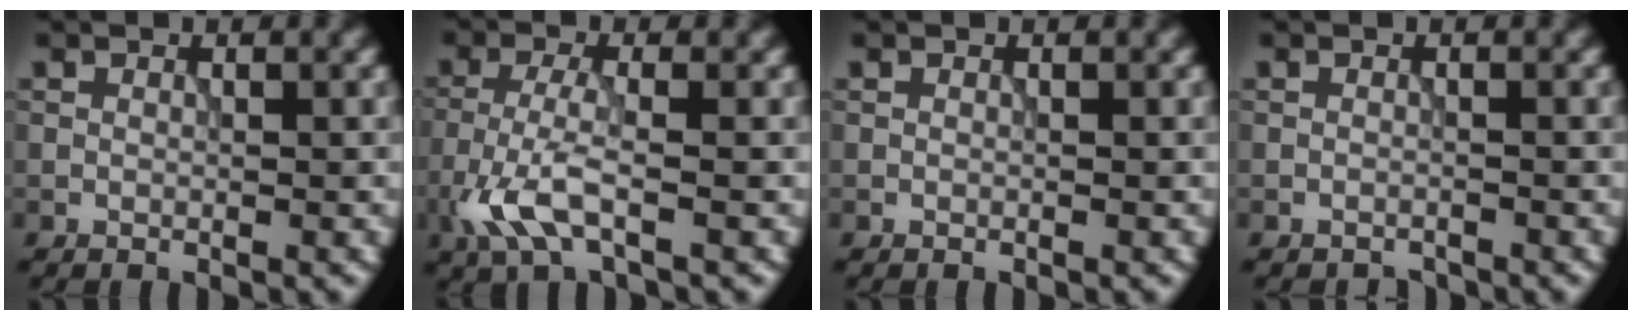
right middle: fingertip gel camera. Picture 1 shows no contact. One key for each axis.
{"total": 4.1, "fx": -1.9, "fy": 1.1, "fz": 3.5, "tx": -0.084, "ty": -0.003, "tz": -0.046}
{"total": 0.0}
{"total": 0.6, "fx": -0.6, "fy": 0.1, "fz": -0.2, "tx": 0.003, "ty": -0.005, "tz": -0.013}